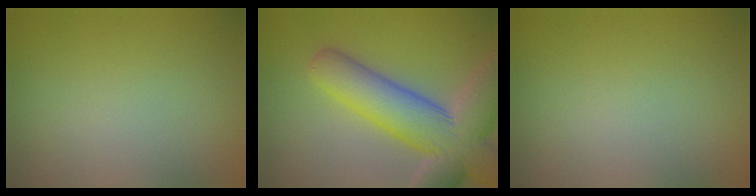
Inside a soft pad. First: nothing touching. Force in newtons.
{"total": 10.1, "press": 10.0, "slide": 0.8}
{"total": 0.0}